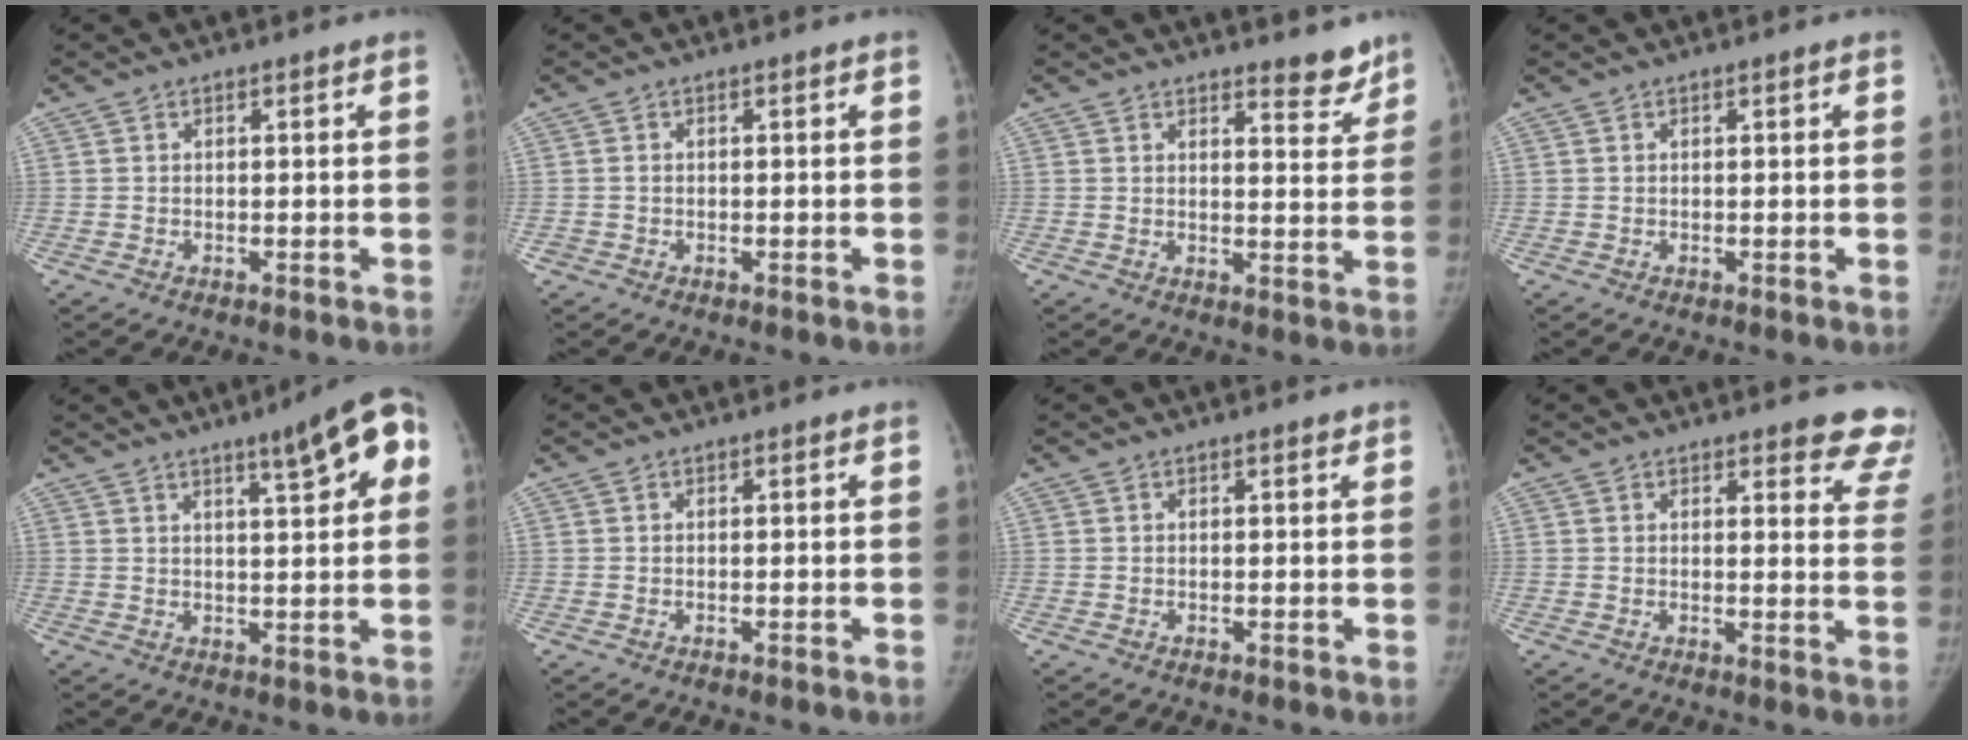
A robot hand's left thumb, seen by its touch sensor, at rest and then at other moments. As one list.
[{"total": 0.6, "force": [-0.2, 0.6, 0.0], "torque": [0.006, 0.003, -0.004]}, {"total": 4.7, "force": [4.1, 1.4, 1.7], "torque": [0.001, -0.036, 0.053]}, {"total": 0.0}, {"total": 9.8, "force": [4.0, 2.0, 8.6], "torque": [-0.101, 0.000, 0.050]}, {"total": 0.0}, {"total": 0.5, "force": [0.4, 0.2, 0.2], "torque": [-0.001, -0.002, 0.005]}, {"total": 9.8, "force": [8.9, 2.9, 2.9], "torque": [0.016, -0.055, 0.069]}]